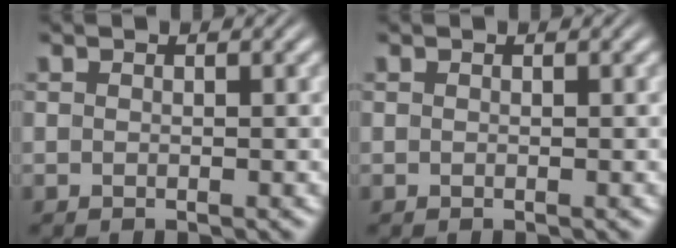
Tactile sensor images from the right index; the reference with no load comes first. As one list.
[{"total": 0.0}]